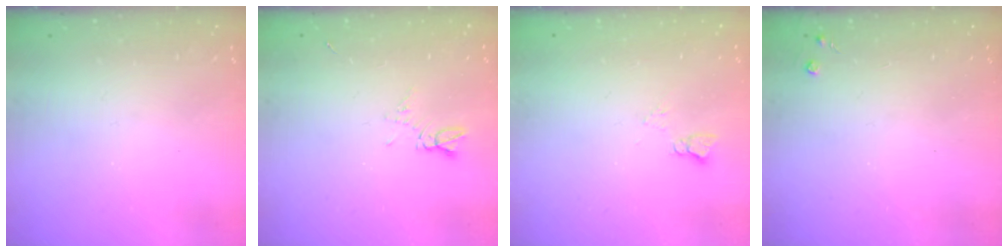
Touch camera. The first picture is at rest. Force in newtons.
{"total": 5.0, "press": 4.9, "slide": 0.7}
{"total": 4.4, "press": 4.3, "slide": 0.6}
{"total": 2.7, "press": 2.7, "slide": 0.4}